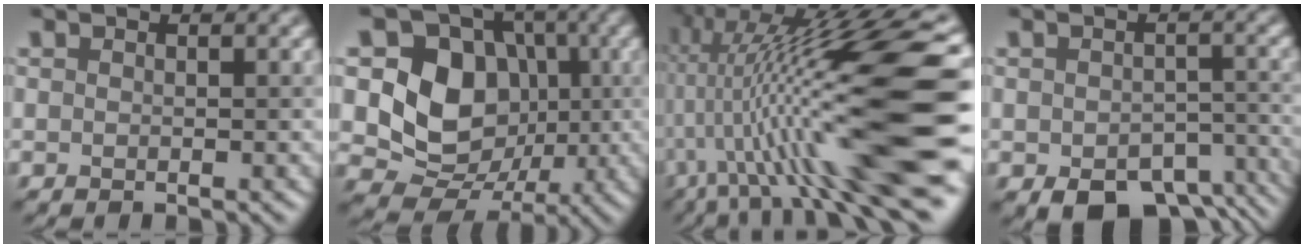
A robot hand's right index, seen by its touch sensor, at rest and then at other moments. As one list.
[{"total": 8.5, "force": [0.4, 7.3, 4.3], "torque": [-0.068, -0.010, 0.000]}, {"total": 16.4, "force": [0.8, 3.4, 16.1], "torque": [-0.291, 0.013, 0.022]}, {"total": 7.9, "force": [-4.7, 4.3, 4.6], "torque": [-0.063, -0.031, -0.058]}]